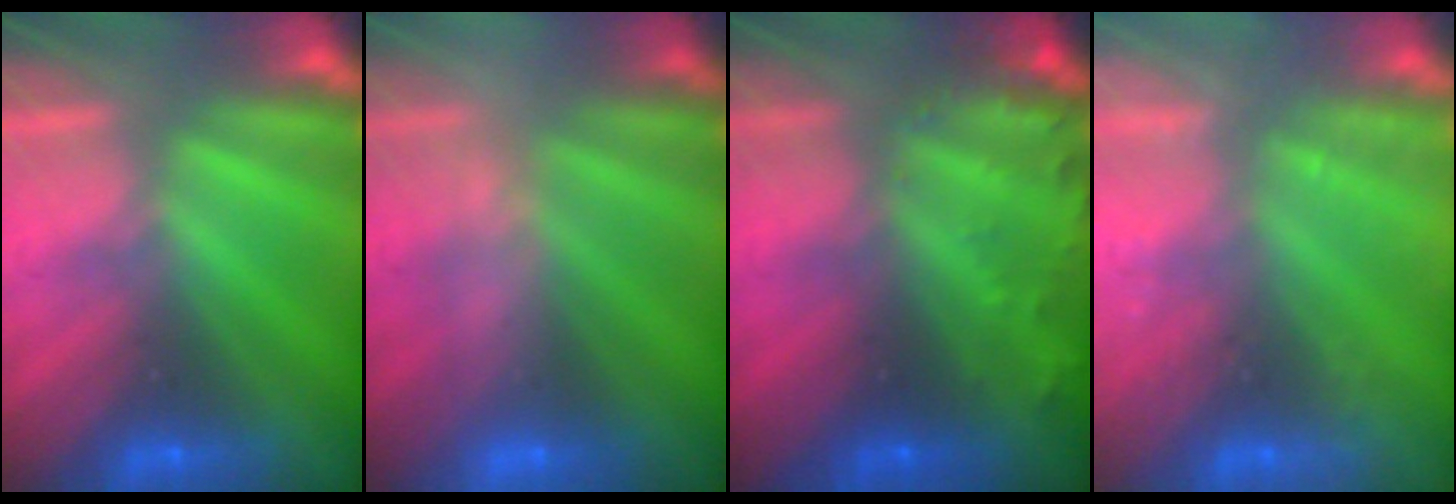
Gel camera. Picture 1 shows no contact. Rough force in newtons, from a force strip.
{"total": 2.4}
{"total": 7.6}
{"total": 2.6}